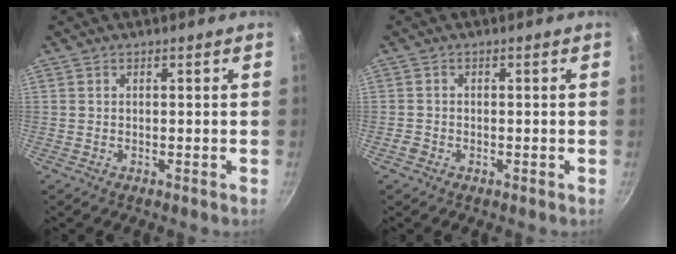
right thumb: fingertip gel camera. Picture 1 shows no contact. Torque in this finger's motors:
{"motor_torque": [0.19, 0.02, -0.22, 0.08, -0.01]}